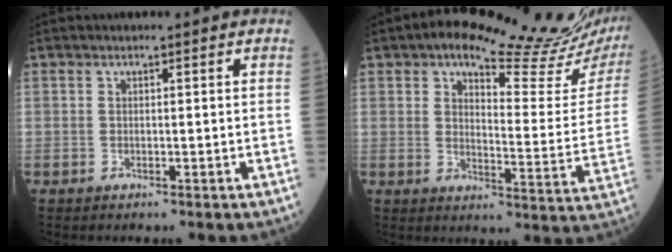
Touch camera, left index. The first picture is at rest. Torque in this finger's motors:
{"motor_torque": [1.11, -1.03, 0.54, 0.02]}